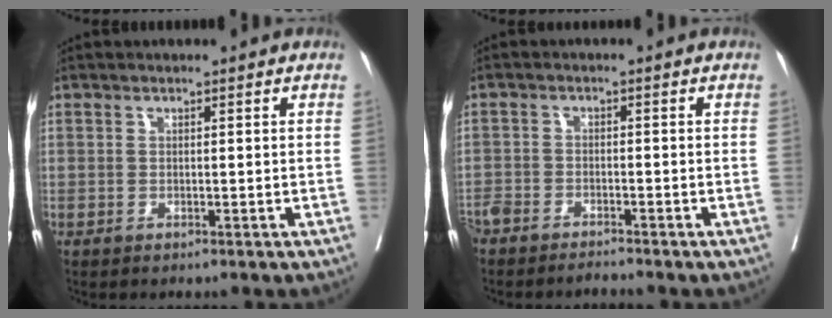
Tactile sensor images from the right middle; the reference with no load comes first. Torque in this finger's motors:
{"motor_torque": [0.14, -0.13, 0.13, 0.07]}